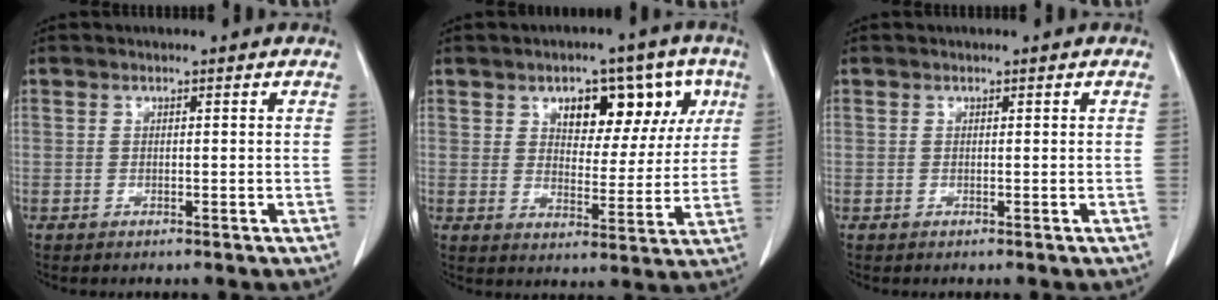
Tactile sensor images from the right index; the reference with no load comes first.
{"total": 11.4, "force": [5.1, 6.1, 8.2], "torque": [-0.099, 0.026, 0.075]}
{"total": 0.0}